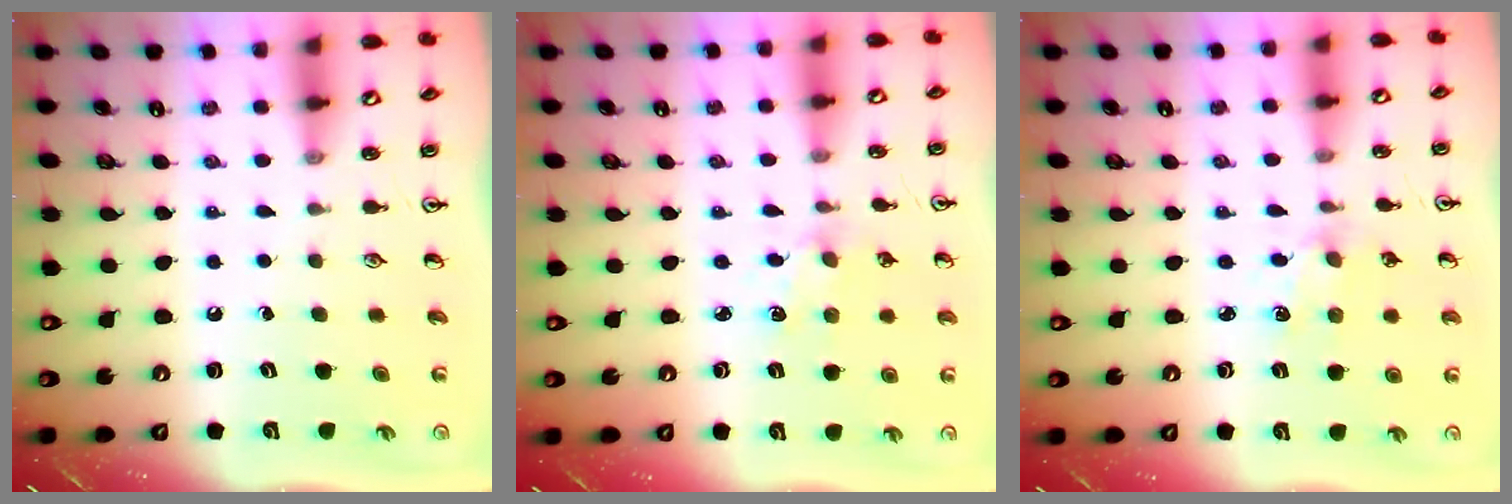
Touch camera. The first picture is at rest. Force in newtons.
{"total": 2.3, "press": 2.3, "slide": 0.3}
{"total": 1.9, "press": 1.9, "slide": 0.3}